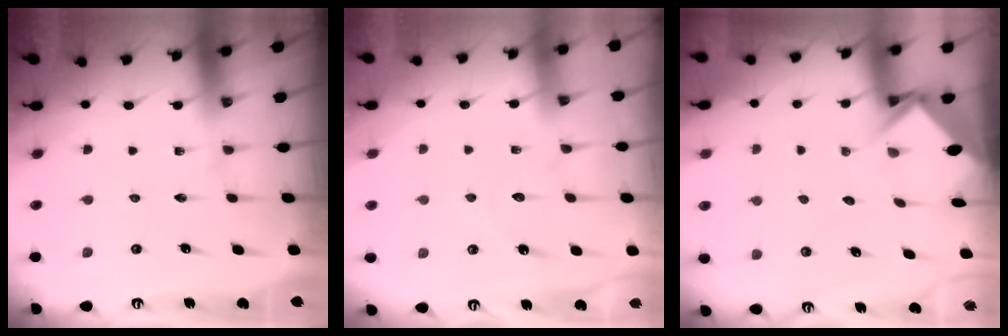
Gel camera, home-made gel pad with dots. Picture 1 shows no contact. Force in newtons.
{"total": 5.8, "press": 5.8, "slide": 0.5}
{"total": 3.9, "press": 3.9, "slide": 0.1}